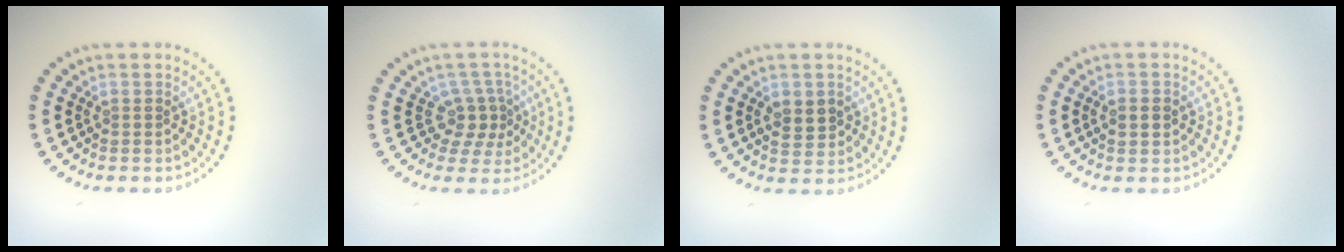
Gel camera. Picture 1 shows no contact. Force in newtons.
{"total": 2.8, "press": 2.1, "slide": 1.8}
{"total": 2.3, "press": 2.3, "slide": 0.2}
{"total": 2.1, "press": 2.1, "slide": 0.2}